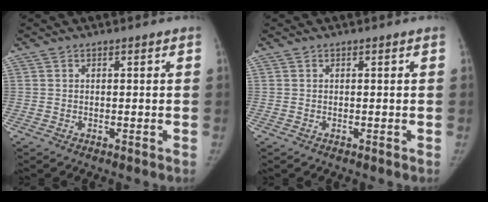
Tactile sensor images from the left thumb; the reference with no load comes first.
{"total": 0.0}